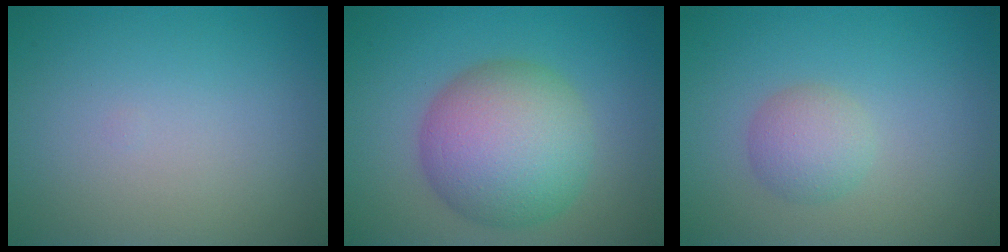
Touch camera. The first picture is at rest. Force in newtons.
{"total": 8.9, "press": 8.9, "slide": 0.3}
{"total": 2.5, "press": 2.4, "slide": 0.2}